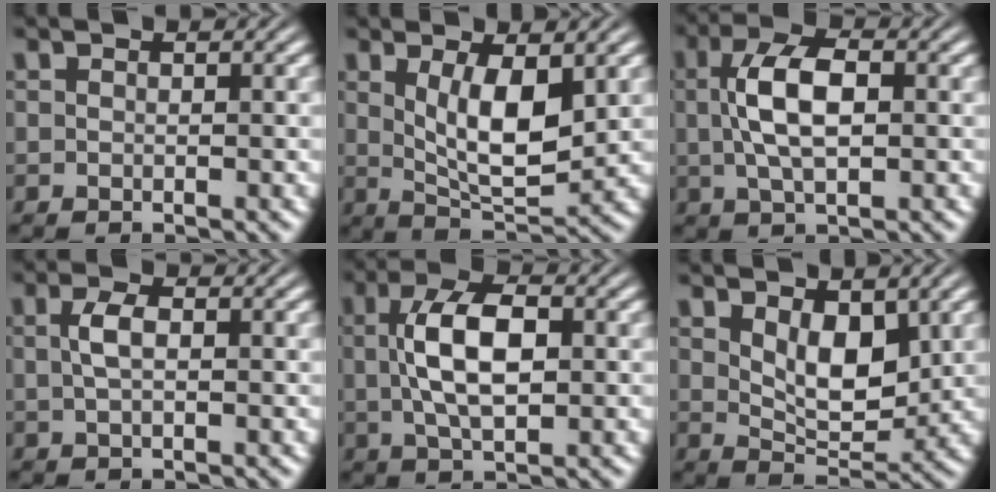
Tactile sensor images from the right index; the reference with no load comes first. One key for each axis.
{"total": 5.8, "fx": 1.2, "fy": 1.6, "fz": 5.5, "tx": -0.087, "ty": -0.023, "tz": 0.033}
{"total": 4.3, "fx": 0.6, "fy": 1.2, "fz": 4.1, "tx": -0.072, "ty": 0.003, "tz": 0.013}
{"total": 1.5, "fx": 0.0, "fy": -0.5, "fz": 1.4, "tx": -0.026, "ty": 0.000, "tz": 0.005}
{"total": 5.0, "fx": 0.6, "fy": 1.6, "fz": 4.7, "tx": -0.080, "ty": 0.001, "tz": 0.016}
{"total": 3.9, "fx": 1.9, "fy": 0.8, "fz": 3.3, "tx": -0.037, "ty": -0.020, "tz": 0.040}